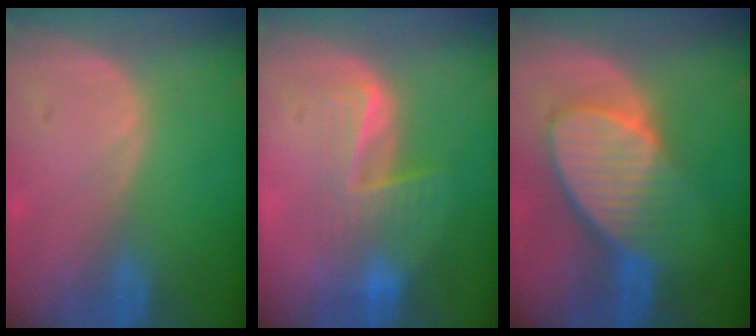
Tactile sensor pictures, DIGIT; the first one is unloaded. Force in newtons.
{"total": 6.7, "press": 6.3, "slide": 2.3}
{"total": 8.9, "press": 8.1, "slide": 3.7}